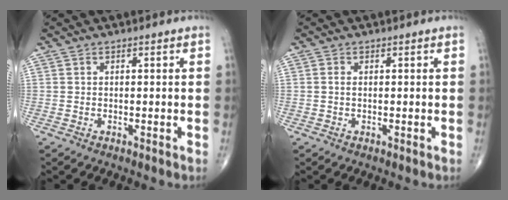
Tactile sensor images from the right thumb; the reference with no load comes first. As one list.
[{"total": 0.8, "force": [0.0, 0.5, 0.6], "torque": [-0.009, 0.001, -0.003]}]